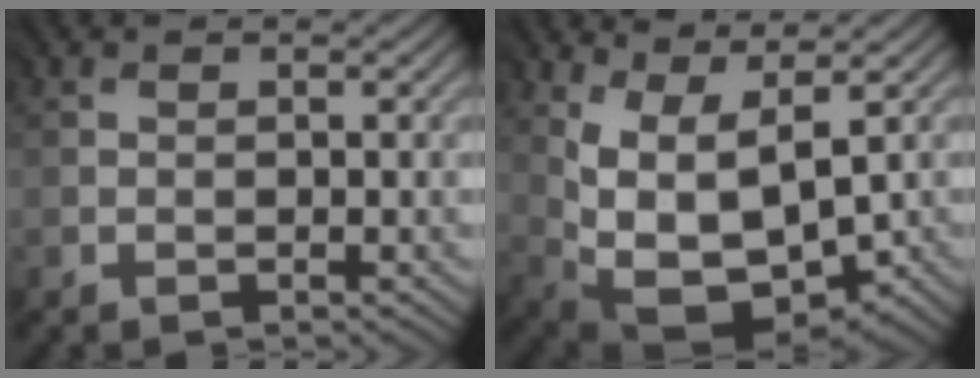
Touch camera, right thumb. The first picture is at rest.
{"total": 9.8, "force": [1.5, 5.4, 8.0], "torque": [-0.161, -0.018, 0.046]}